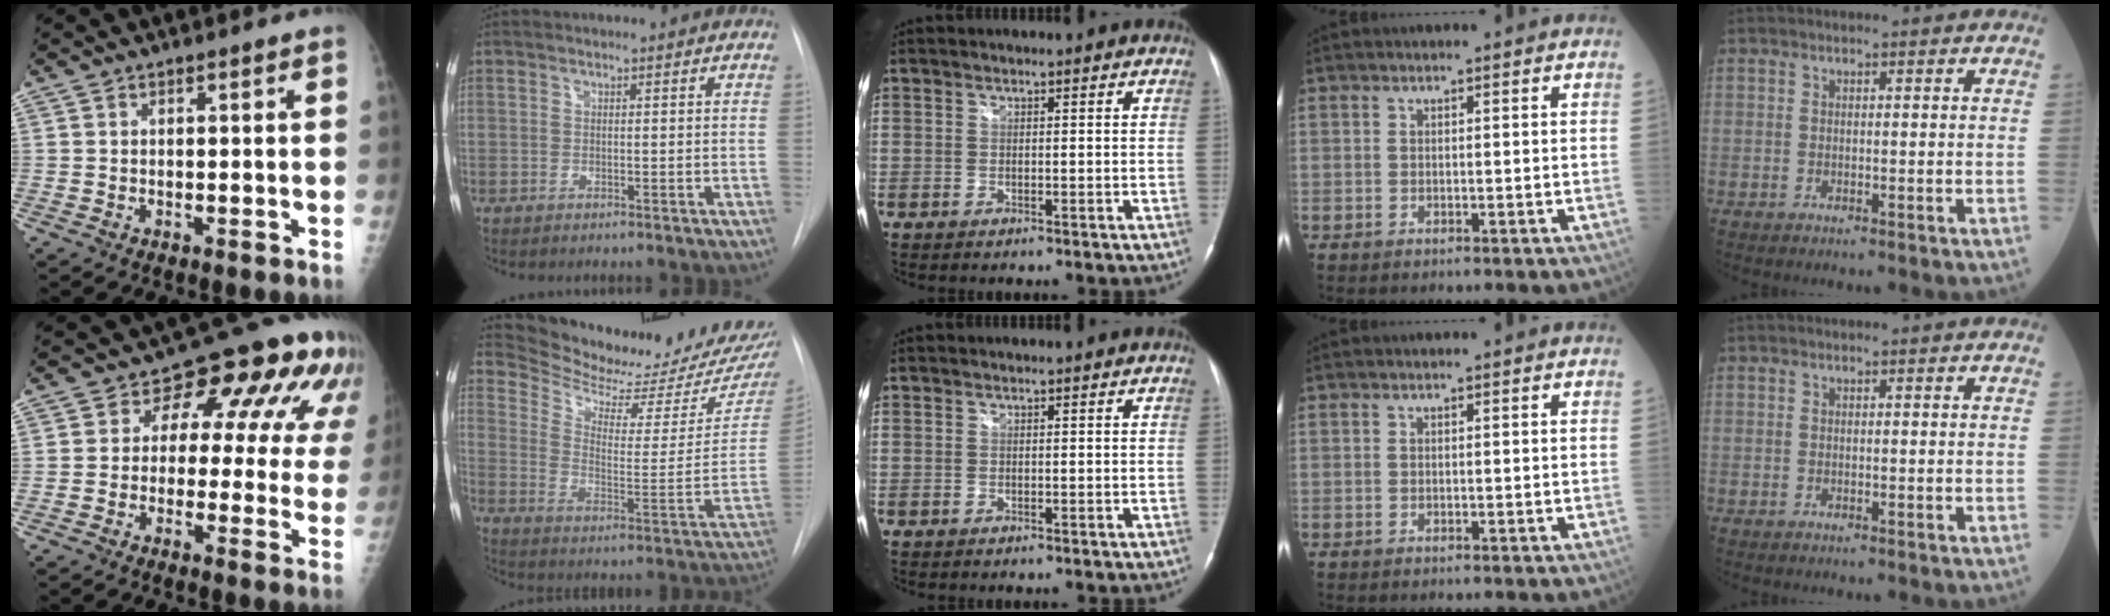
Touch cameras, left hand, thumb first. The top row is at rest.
{"thumb": {"total": 15.5, "force": [5.0, 9.1, 11.5], "torque": [-0.089, 0.017, 0.048]}, "index": {"total": 20.1, "force": [19.2, 1.2, 6.0], "torque": [-0.098, -0.105, 0.263]}}